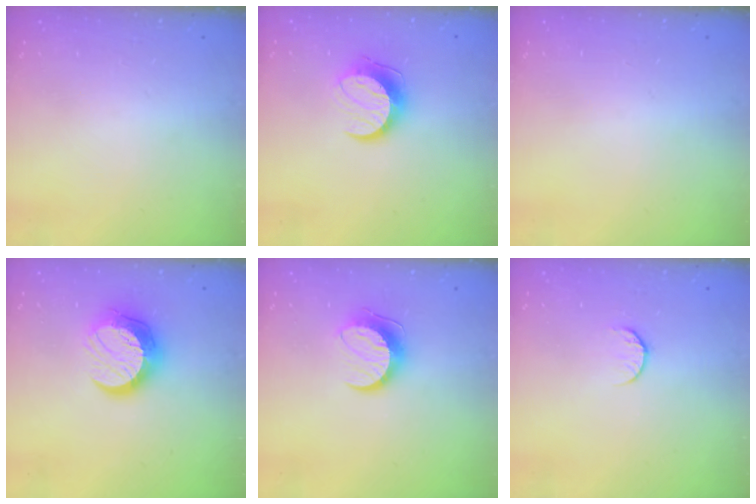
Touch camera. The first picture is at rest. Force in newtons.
{"total": 10.4, "press": 10.4, "slide": 0.2}
{"total": 0.0}
{"total": 12.3, "press": 12.2, "slide": 1.0}
{"total": 9.4, "press": 9.4, "slide": 0.7}
{"total": 6.3, "press": 6.2, "slide": 0.6}